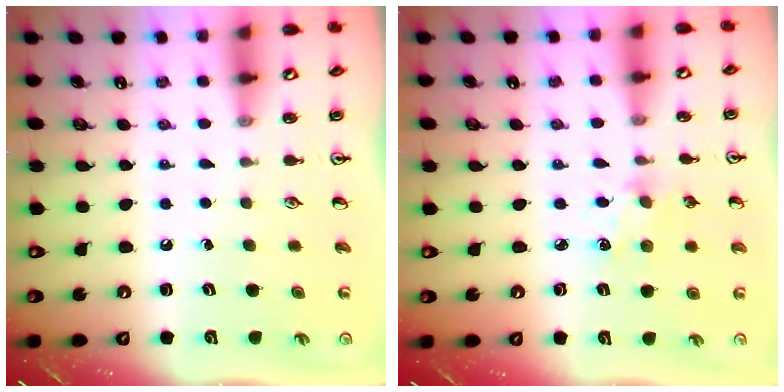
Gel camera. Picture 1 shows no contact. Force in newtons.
{"total": 4.9, "press": 4.9, "slide": 0.7}